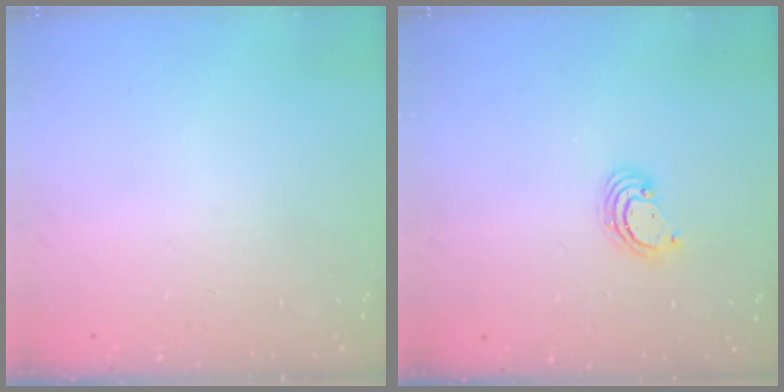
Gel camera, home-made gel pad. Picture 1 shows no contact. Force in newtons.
{"total": 3.3, "press": 3.3, "slide": 0.4}